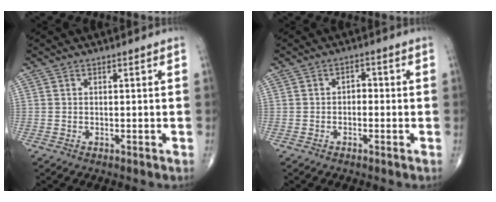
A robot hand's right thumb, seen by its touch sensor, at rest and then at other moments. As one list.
[{"total": 2.0, "force": [-0.5, 1.4, 1.3], "torque": [-0.005, 0.013, -0.014]}]